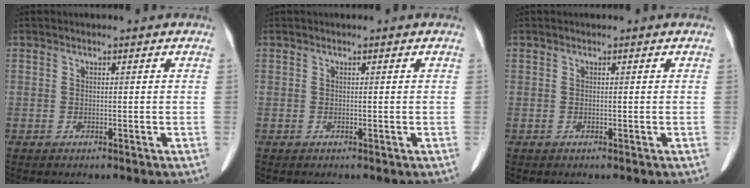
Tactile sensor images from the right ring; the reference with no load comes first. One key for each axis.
{"total": 0.0}
{"total": 0.0}